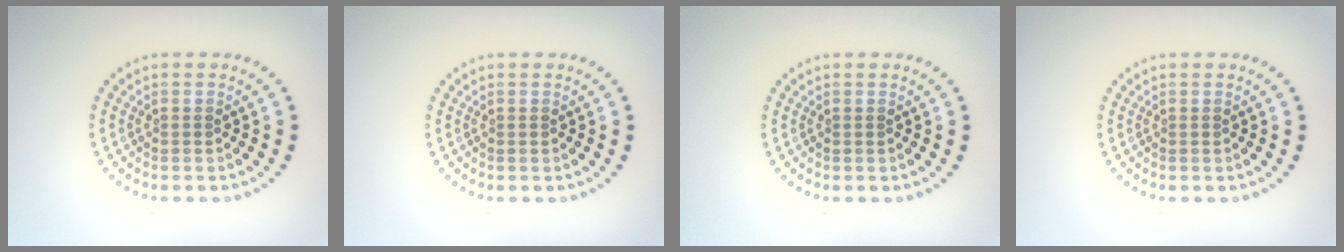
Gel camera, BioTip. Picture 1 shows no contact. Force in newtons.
{"total": 0.0}
{"total": 0.0}
{"total": 0.0}